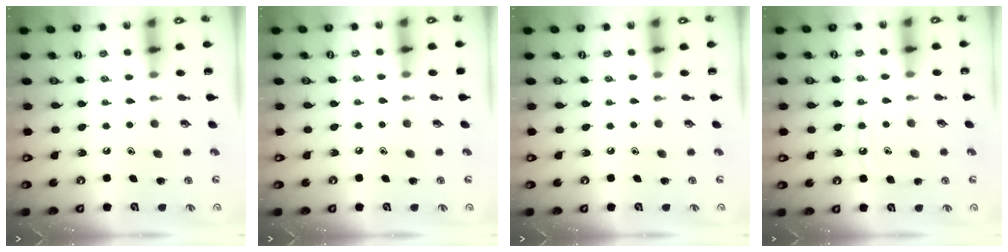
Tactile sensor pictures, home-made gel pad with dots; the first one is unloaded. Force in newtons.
{"total": 2.6, "press": 2.6, "slide": 0.3}
{"total": 0.0}
{"total": 9.0, "press": 8.9, "slide": 0.7}